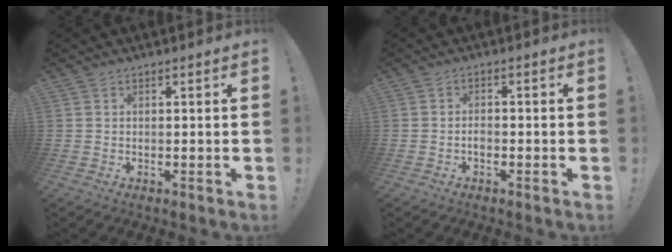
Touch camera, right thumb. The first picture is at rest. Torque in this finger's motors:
{"motor_torque": [0.26, -0.08, 0.10, -0.08, 0.00]}